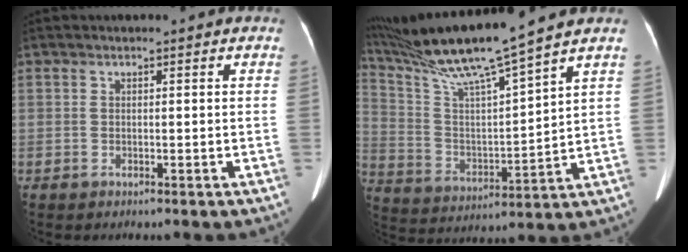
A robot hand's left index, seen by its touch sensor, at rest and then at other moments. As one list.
[{"total": 16.5, "force": [13.9, -1.7, 8.8], "torque": [-0.172, 0.002, 0.258]}]